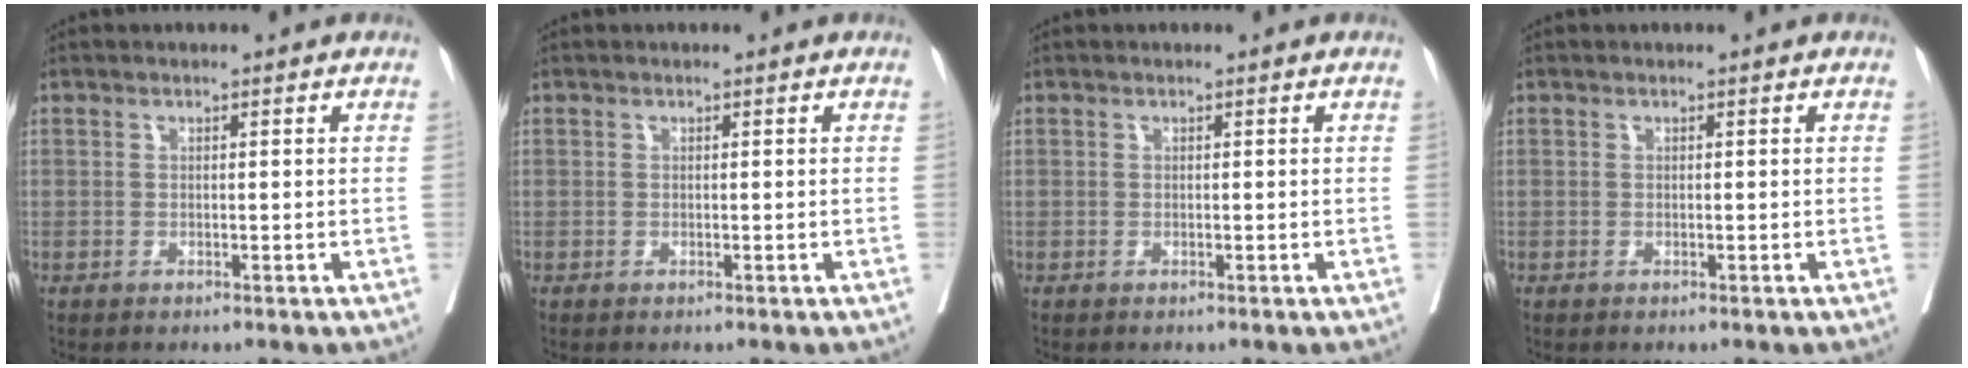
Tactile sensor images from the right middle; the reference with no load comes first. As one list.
[{"total": 0.0}, {"total": 0.0}, {"total": 0.0}]